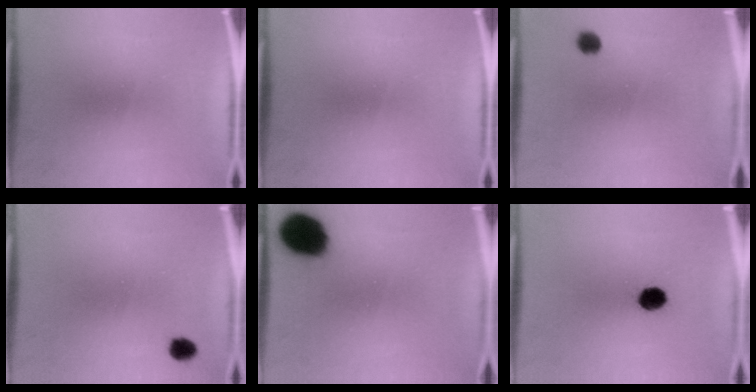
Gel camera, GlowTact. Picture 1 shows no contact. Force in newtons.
{"total": 0.0}
{"total": 1.8}
{"total": 2.4}
{"total": 15.2}
{"total": 5.4}